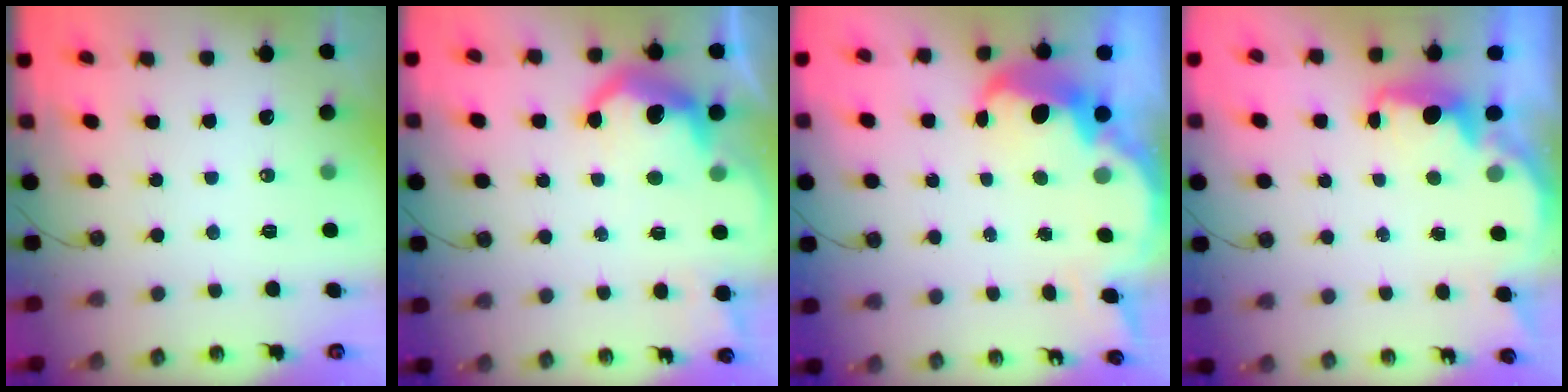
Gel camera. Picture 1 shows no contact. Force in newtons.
{"total": 11.5, "press": 11.4, "slide": 1.1}
{"total": 8.1, "press": 8.0, "slide": 0.5}
{"total": 2.5, "press": 2.4, "slide": 0.8}